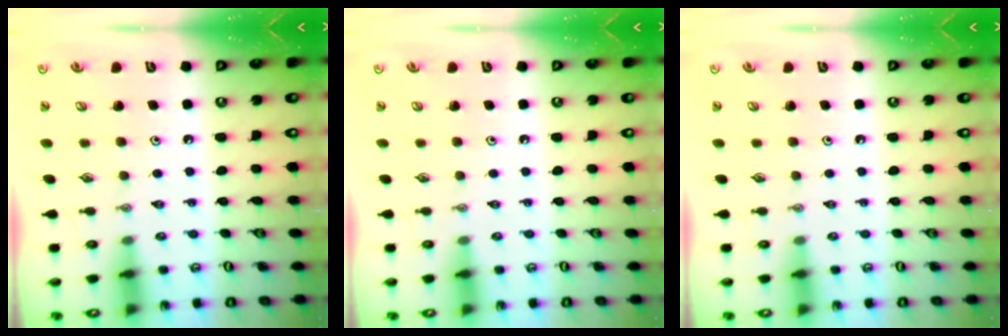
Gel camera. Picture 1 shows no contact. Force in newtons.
{"total": 0.0}
{"total": 0.0}